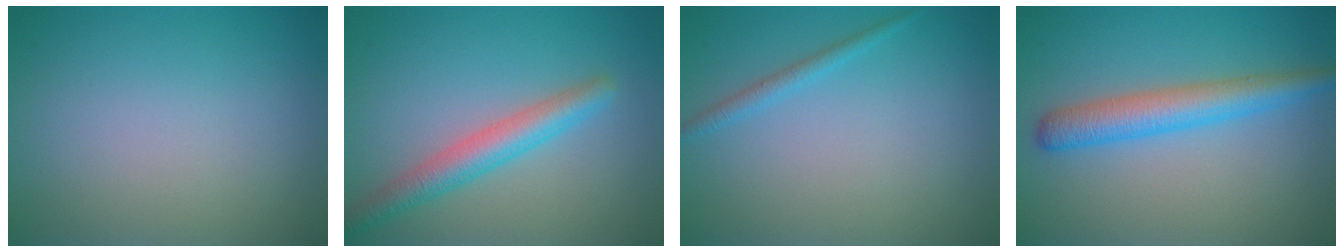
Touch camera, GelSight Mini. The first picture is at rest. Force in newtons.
{"total": 3.7, "press": 3.7, "slide": 0.1}
{"total": 1.2, "press": 1.1, "slide": 0.1}
{"total": 4.2, "press": 4.2, "slide": 0.1}